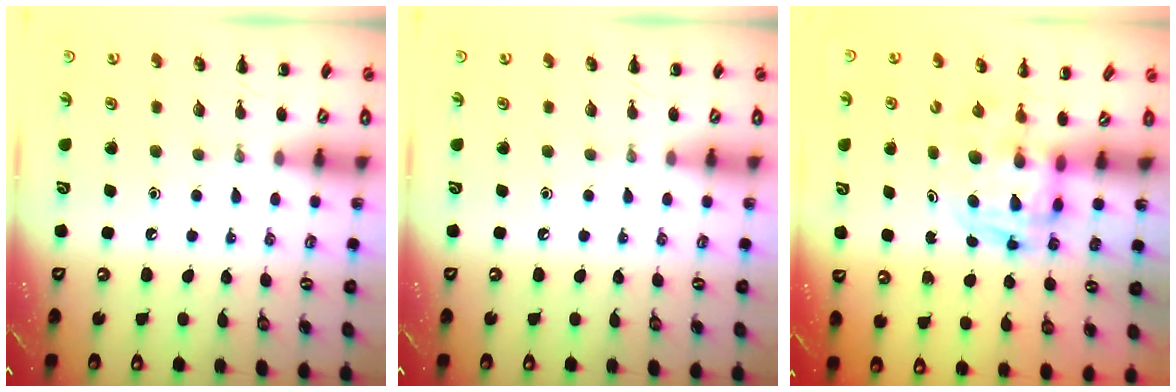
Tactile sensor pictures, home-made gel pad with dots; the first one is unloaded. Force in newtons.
{"total": 0.0}
{"total": 2.9, "press": 2.8, "slide": 0.5}